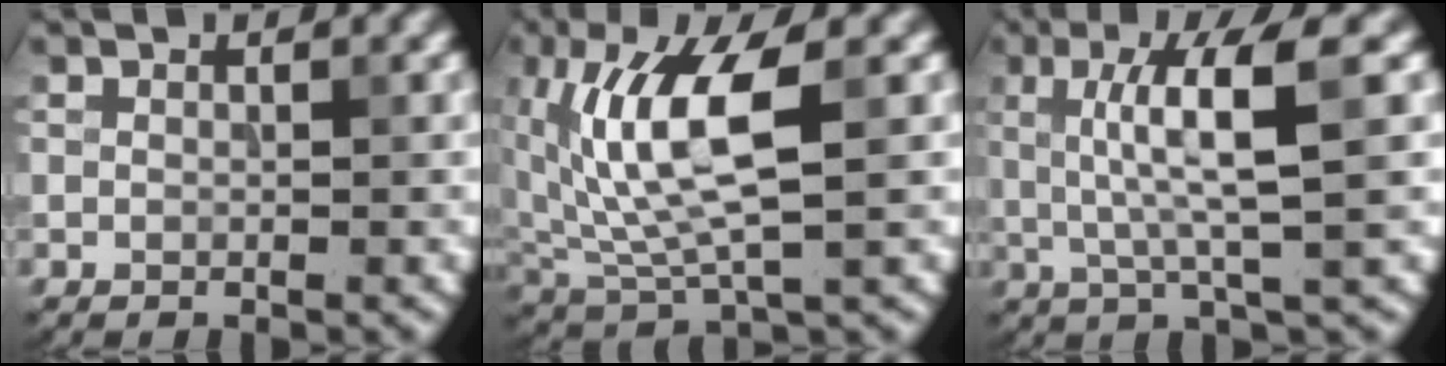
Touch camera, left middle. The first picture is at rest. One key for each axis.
{"total": 8.4, "fx": 1.7, "fy": 3.2, "fz": 7.6, "tx": -0.159, "ty": -0.001, "tz": 0.033}
{"total": 6.4, "fx": 1.2, "fy": 1.0, "fz": 6.2, "tx": -0.113, "ty": 0.008, "tz": 0.021}